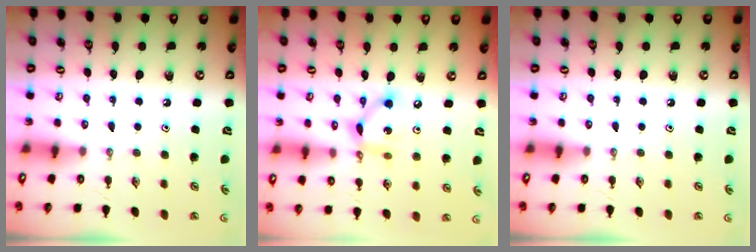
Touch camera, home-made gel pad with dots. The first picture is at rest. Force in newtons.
{"total": 8.9, "press": 8.9, "slide": 0.6}
{"total": 0.0}